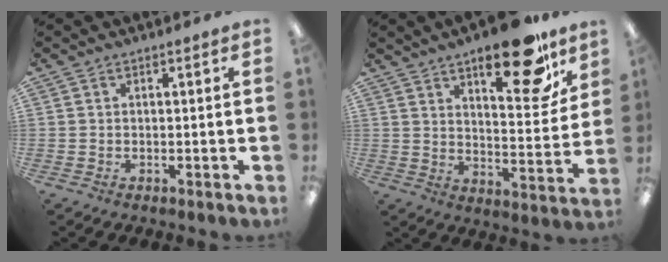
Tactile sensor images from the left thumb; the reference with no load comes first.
{"total": 18.0, "force": [12.1, 6.3, 11.8], "torque": [-0.160, -0.069, 0.191]}